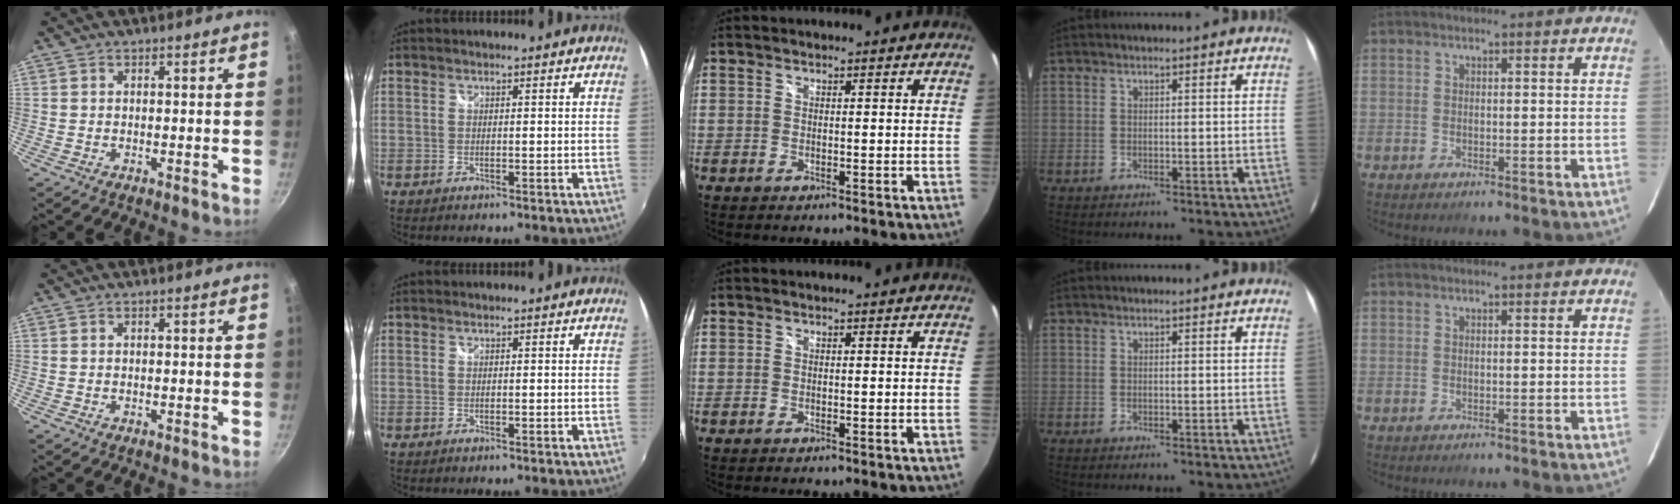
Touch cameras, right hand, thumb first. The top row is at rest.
{}